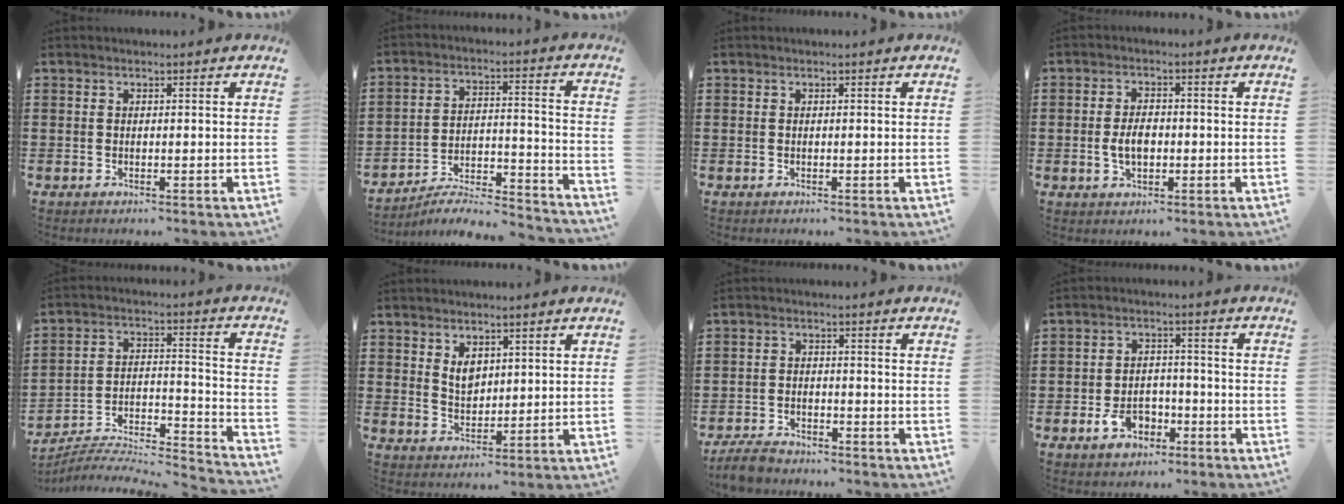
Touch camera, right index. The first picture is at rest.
{"total": 5.4, "force": [-5.0, 0.8, 1.8], "torque": [-0.037, -0.007, -0.102]}
{"total": 0.0}
{"total": 3.7, "force": [-0.5, 2.2, 2.9], "torque": [-0.056, 0.007, -0.009]}
{"total": 6.1, "force": [-5.7, 1.3, 1.8], "torque": [-0.032, -0.004, -0.115]}
{"total": 3.4, "force": [1.8, 2.1, 1.9], "torque": [-0.035, 0.004, 0.031]}
{"total": 3.5, "force": [-3.2, 0.9, 0.9], "torque": [-0.031, 0.003, -0.069]}
{"total": 5.0, "force": [-2.5, 3.3, 2.7], "torque": [-0.060, 0.006, -0.048]}